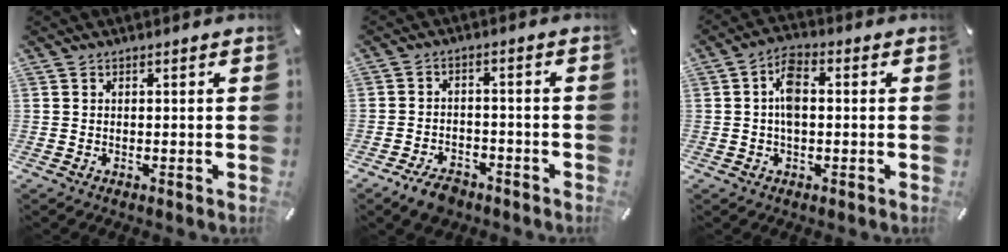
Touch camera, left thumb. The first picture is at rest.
{"total": 5.4, "force": [-4.2, 2.7, 2.1], "torque": [-0.033, 0.026, -0.077]}
{"total": 6.2, "force": [0.1, 3.5, 5.1], "torque": [-0.085, 0.004, -0.002]}